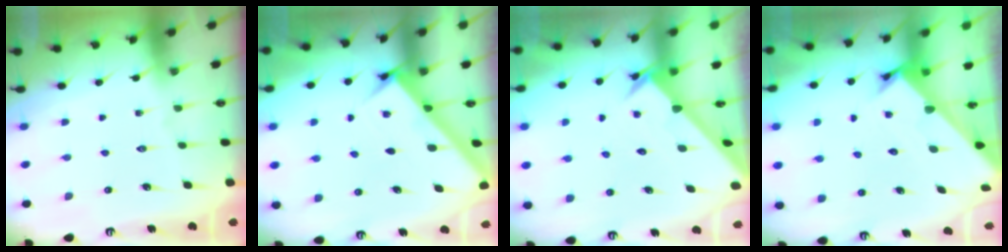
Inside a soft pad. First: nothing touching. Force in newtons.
{"total": 2.9, "press": 2.9, "slide": 0.2}
{"total": 2.5, "press": 2.5, "slide": 0.2}
{"total": 2.6, "press": 2.6, "slide": 0.3}